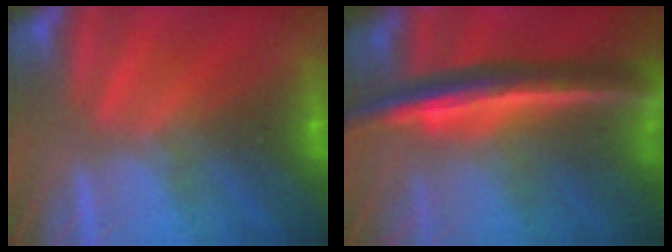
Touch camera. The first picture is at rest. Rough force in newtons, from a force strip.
{"total": 7.4}